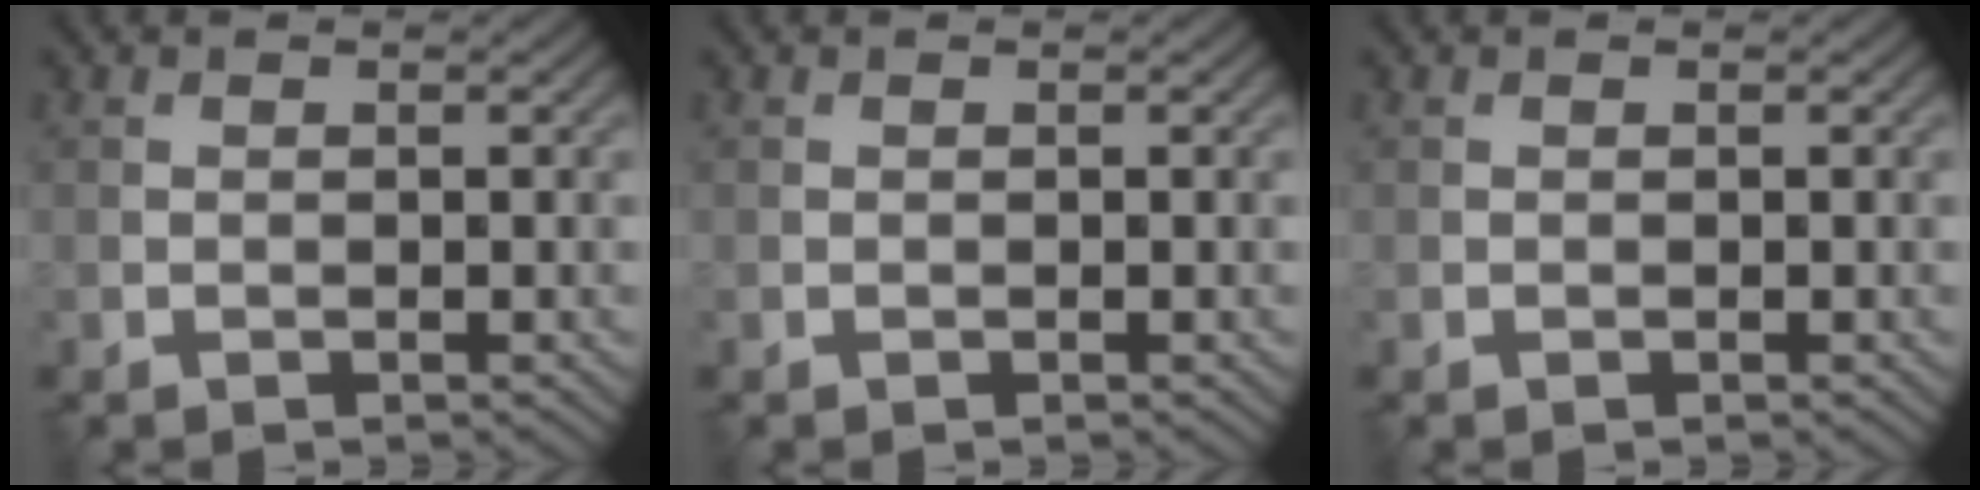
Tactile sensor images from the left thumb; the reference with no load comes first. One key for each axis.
{"total": 0.0}
{"total": 0.0}